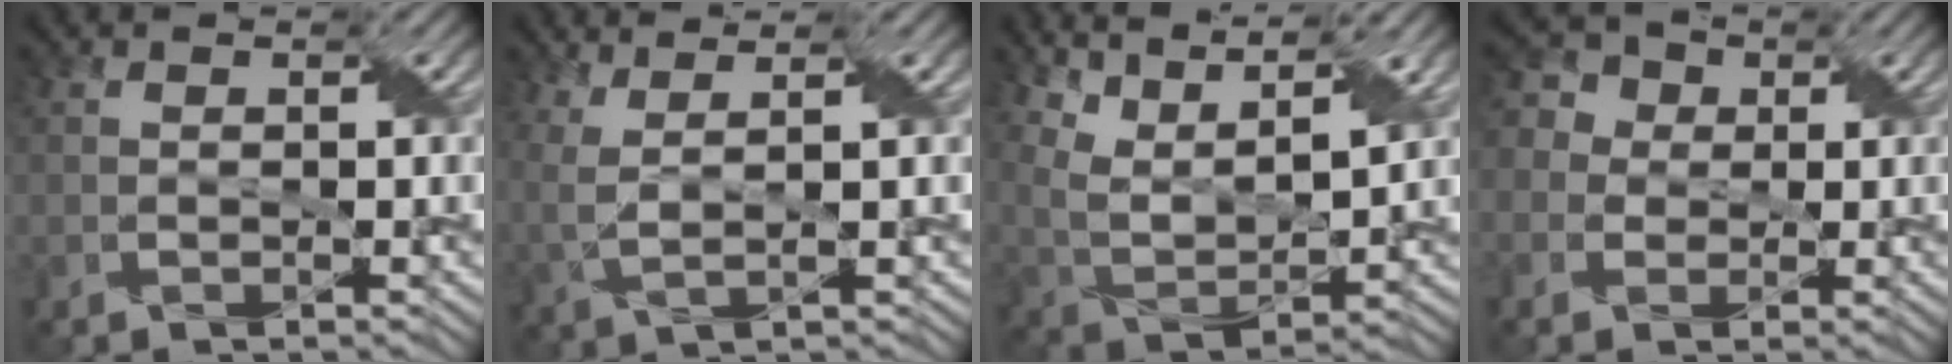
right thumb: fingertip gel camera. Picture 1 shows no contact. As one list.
[{"total": 3.8, "force": [2.3, 0.8, 3.0], "torque": [-0.074, 0.006, 0.041]}, {"total": 11.6, "force": [8.9, 3.1, 6.8], "torque": [-0.168, -0.002, 0.140]}, {"total": 4.4, "force": [0.5, 4.0, 1.7], "torque": [-0.056, 0.015, -0.002]}]